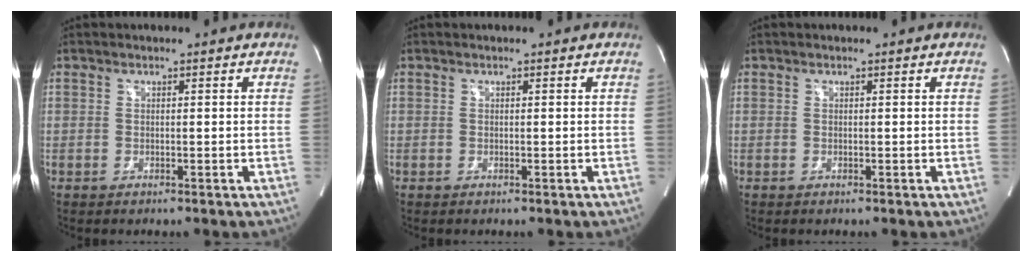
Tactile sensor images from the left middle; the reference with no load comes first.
{"total": 0.0}
{"total": 0.0}